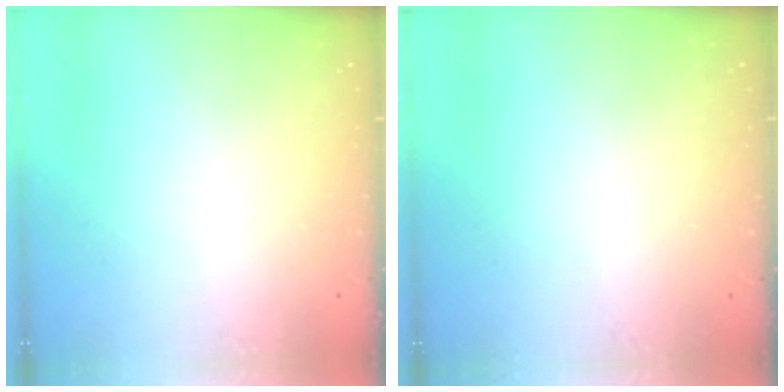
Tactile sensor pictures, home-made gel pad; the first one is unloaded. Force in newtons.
{"total": 0.0}